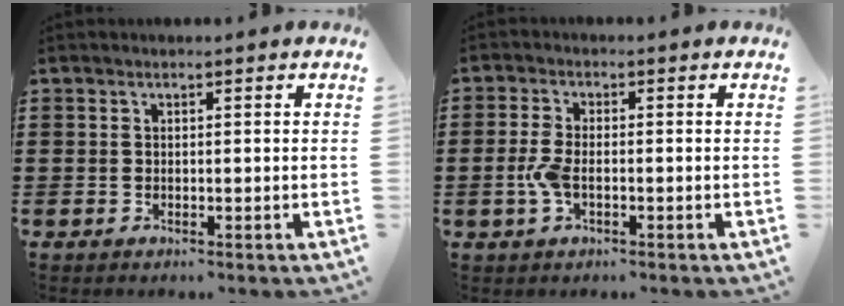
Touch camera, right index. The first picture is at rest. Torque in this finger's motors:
{"motor_torque": [1.38, -0.02, 0.54, 0.15]}